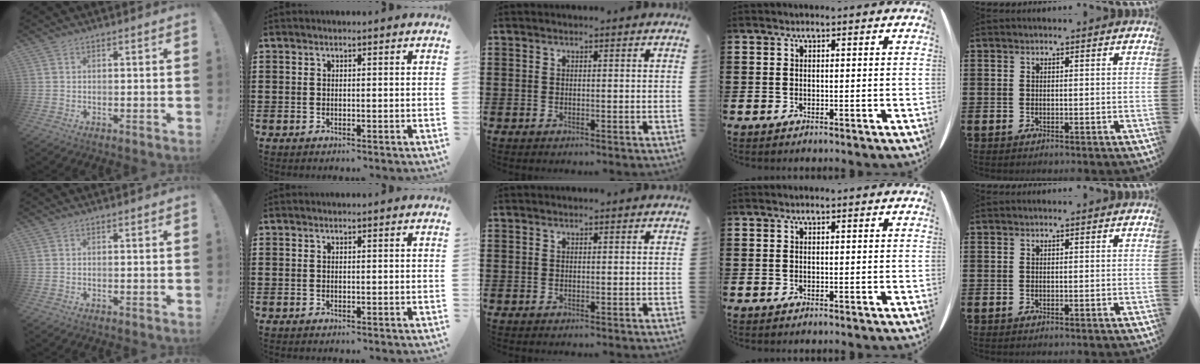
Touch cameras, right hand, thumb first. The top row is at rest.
{}